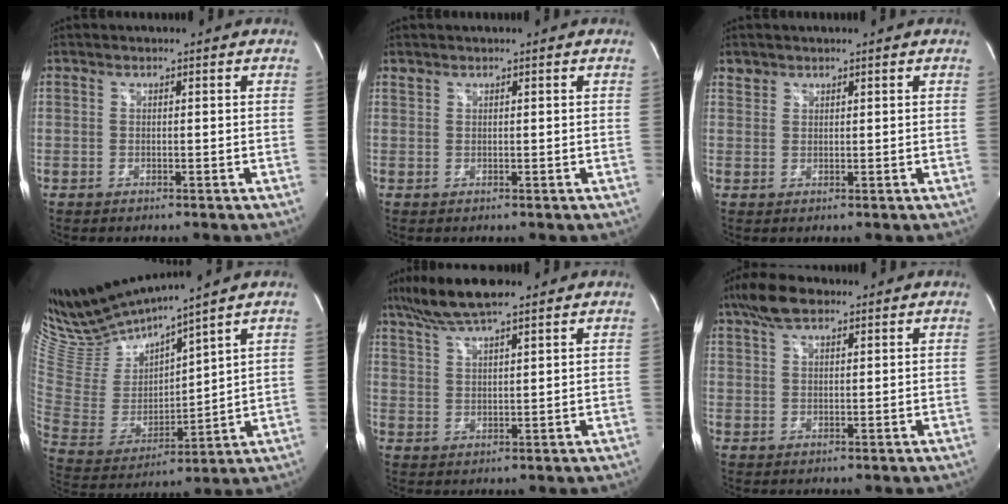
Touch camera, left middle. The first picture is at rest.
{"total": 0.6, "force": [0.5, 0.2, 0.0], "torque": [-0.002, 0.006, 0.011]}
{"total": 1.4, "force": [1.1, 0.9, -0.2], "torque": [0.012, 0.005, 0.016]}
{"total": 14.2, "force": [13.5, -0.2, 4.3], "torque": [-0.099, -0.018, 0.280]}
{"total": 9.0, "force": [7.1, 1.0, 5.5], "torque": [-0.105, 0.023, 0.126]}
{"total": 5.7, "force": [4.0, 2.1, 3.4], "torque": [-0.074, 0.019, 0.075]}